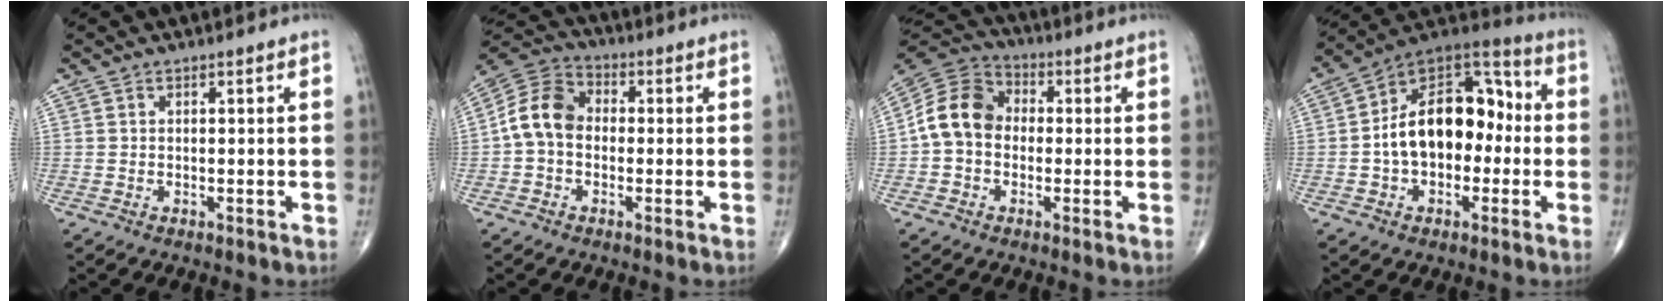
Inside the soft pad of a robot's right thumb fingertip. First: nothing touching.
{"total": 9.5, "force": [-0.6, 7.2, 6.2], "torque": [-0.106, 0.030, -0.028]}
{"total": 10.5, "force": [-0.6, 8.3, 6.3], "torque": [-0.106, 0.034, -0.027]}
{"total": 18.3, "force": [-0.8, 11.7, 14.1], "torque": [-0.193, 0.050, -0.024]}